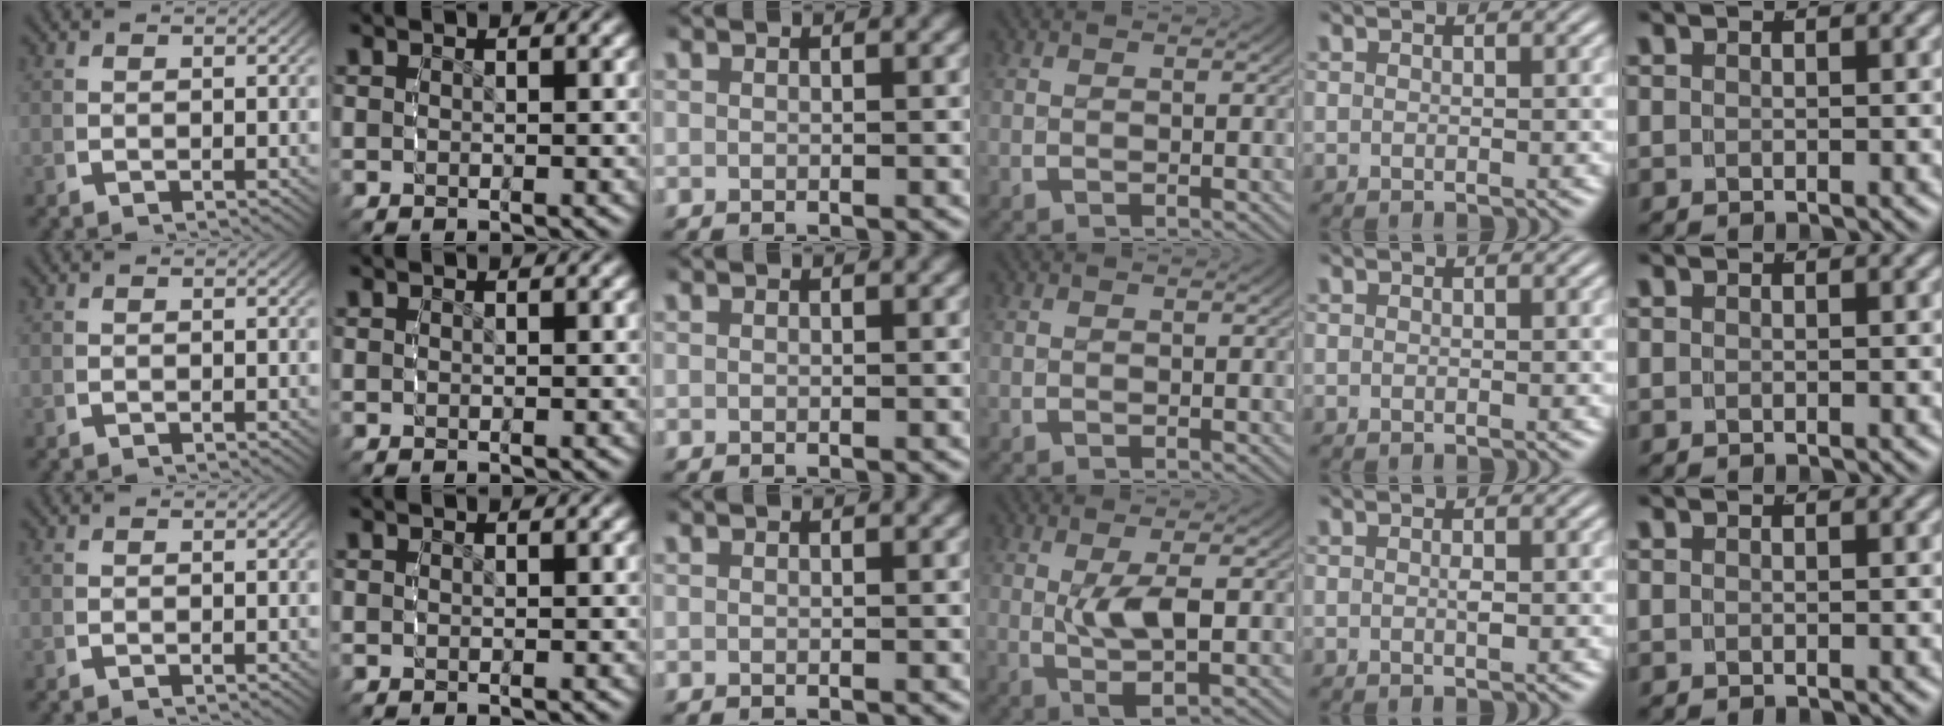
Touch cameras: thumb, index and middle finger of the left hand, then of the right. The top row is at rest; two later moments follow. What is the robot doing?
{"motion": "grasp_and_lifting", "object": "camera"}